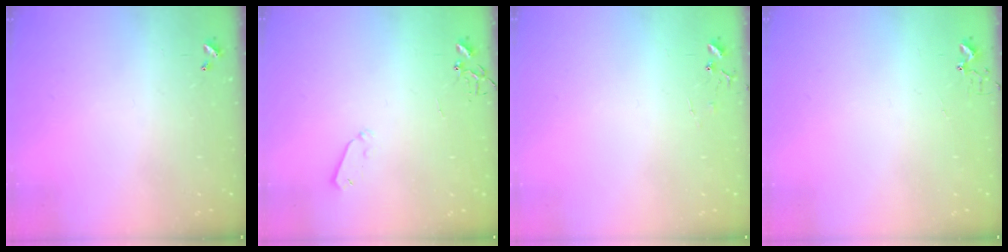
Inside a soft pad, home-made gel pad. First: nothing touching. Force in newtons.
{"total": 4.0, "press": 3.9, "slide": 0.8}
{"total": 6.9, "press": 6.9, "slide": 0.4}
{"total": 2.9, "press": 2.9, "slide": 0.3}